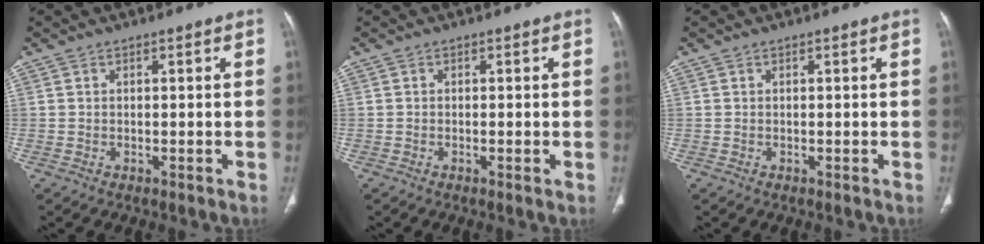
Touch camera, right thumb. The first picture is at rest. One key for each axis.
{"total": 0.6, "fx": -0.2, "fy": 0.0, "fz": 0.5, "tx": -0.017, "ty": -0.003, "tz": -0.004}
{"total": 0.0}